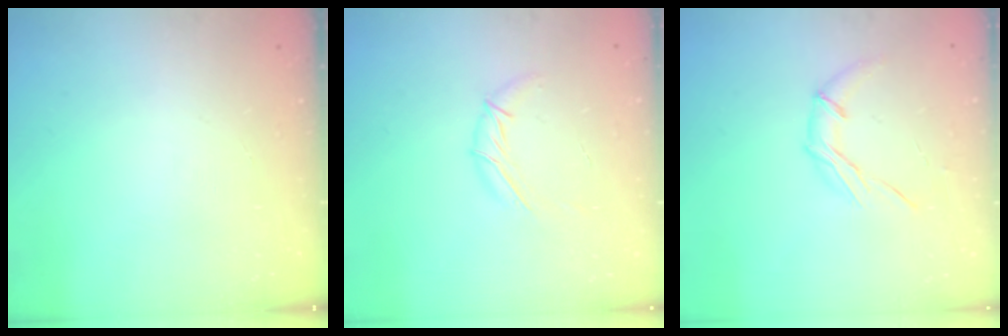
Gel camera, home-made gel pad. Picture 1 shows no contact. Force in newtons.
{"total": 6.8, "press": 6.8, "slide": 0.5}
{"total": 7.4, "press": 7.3, "slide": 0.8}